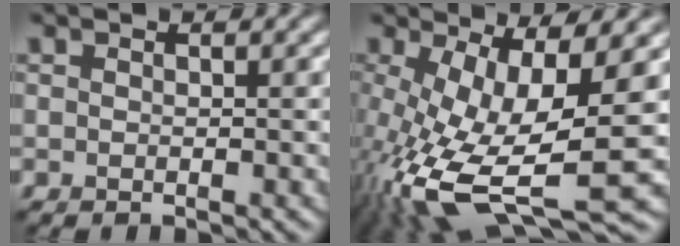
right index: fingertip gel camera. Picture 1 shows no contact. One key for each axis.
{"total": 13.0, "fx": -3.7, "fy": 4.3, "fz": 11.7, "tx": -0.240, "ty": -0.023, "tz": -0.056}